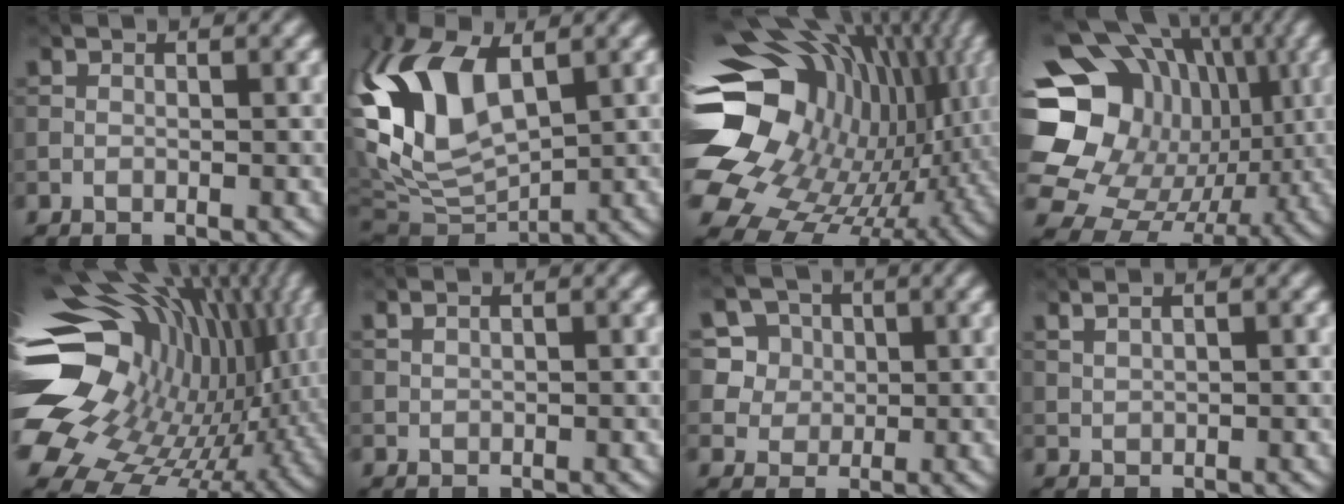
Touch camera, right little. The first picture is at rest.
{"total": 12.2, "force": [2.8, 6.5, 10.0], "torque": [-0.238, 0.009, 0.040]}
{"total": 19.2, "force": [2.0, 13.8, 13.2], "torque": [-0.264, -0.035, 0.070]}
{"total": 21.2, "force": [2.6, 18.6, 9.9], "torque": [-0.214, 0.047, 0.025]}
{"total": 19.9, "force": [0.2, 13.8, 14.4], "torque": [-0.279, -0.028, 0.023]}
{"total": 1.5, "force": [1.2, 0.5, 0.8], "torque": [-0.011, 0.000, 0.011]}
{"total": 7.8, "force": [3.4, 6.4, 2.8], "torque": [-0.057, 0.013, 0.049]}
{"total": 3.0, "force": [2.2, 1.0, 1.8], "torque": [-0.027, 0.018, 0.018]}